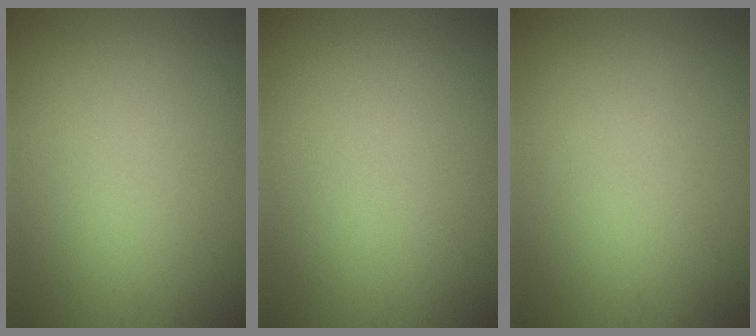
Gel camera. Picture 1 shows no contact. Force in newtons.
{"total": 0.0}
{"total": 0.0}